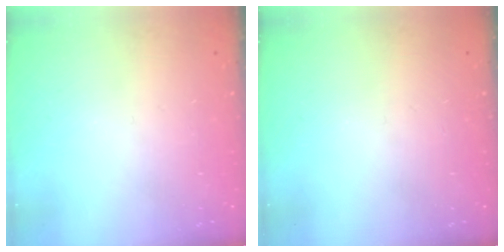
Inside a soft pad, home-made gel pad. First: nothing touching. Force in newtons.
{"total": 0.0}